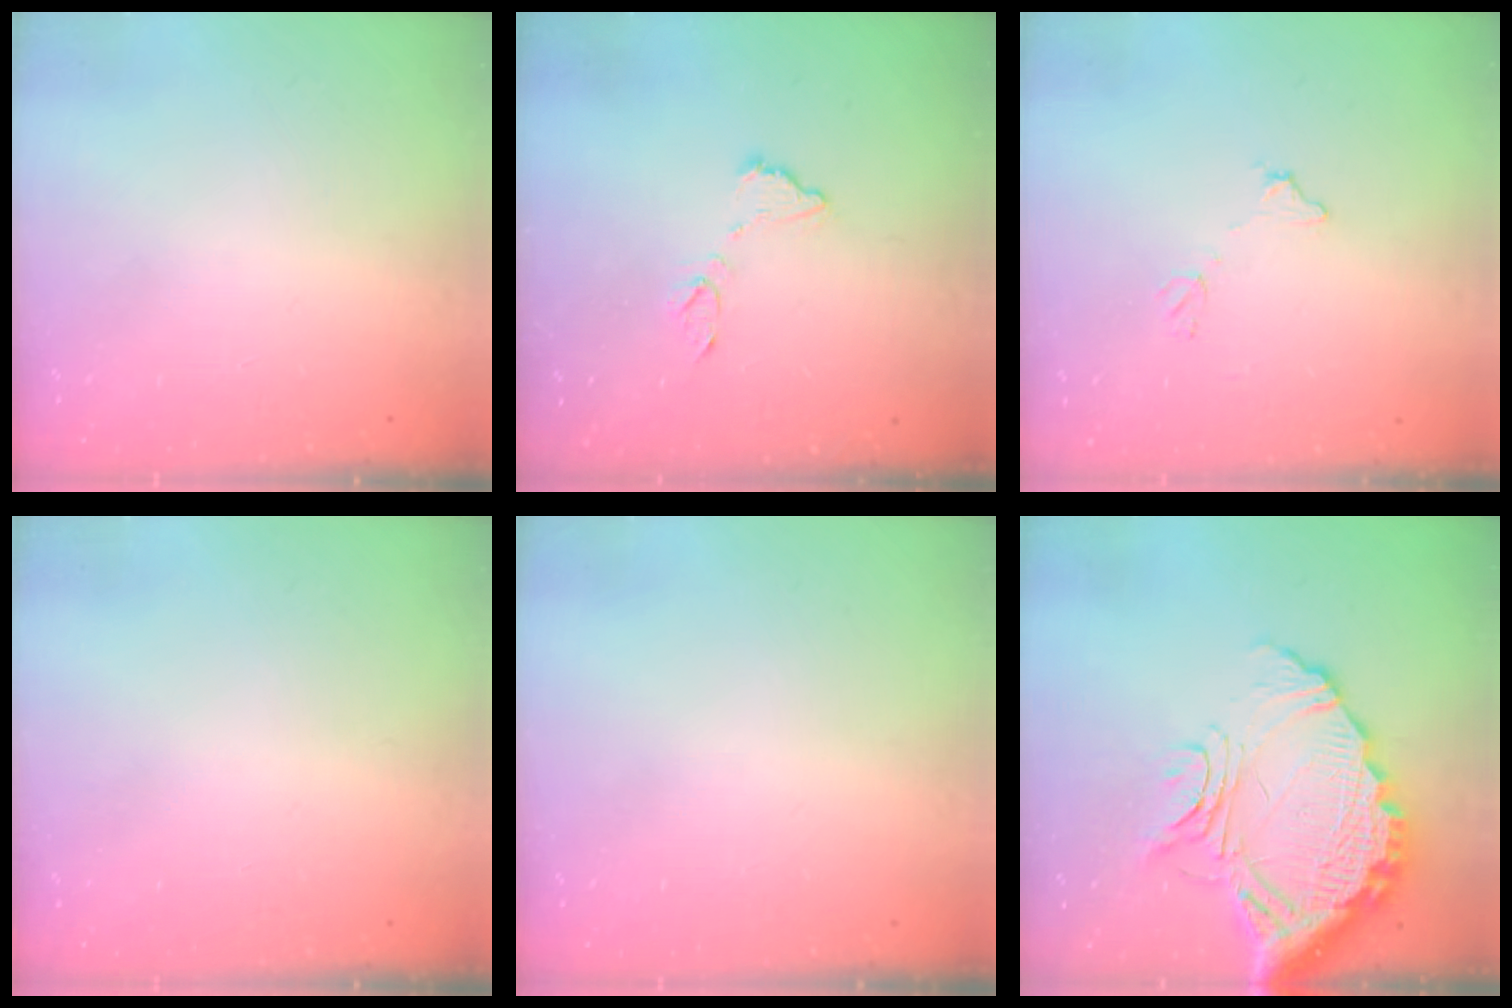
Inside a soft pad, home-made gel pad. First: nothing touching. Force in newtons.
{"total": 8.8, "press": 8.8, "slide": 0.6}
{"total": 7.0, "press": 7.0, "slide": 0.3}
{"total": 0.0}
{"total": 0.0}
{"total": 19.6, "press": 19.5, "slide": 1.7}